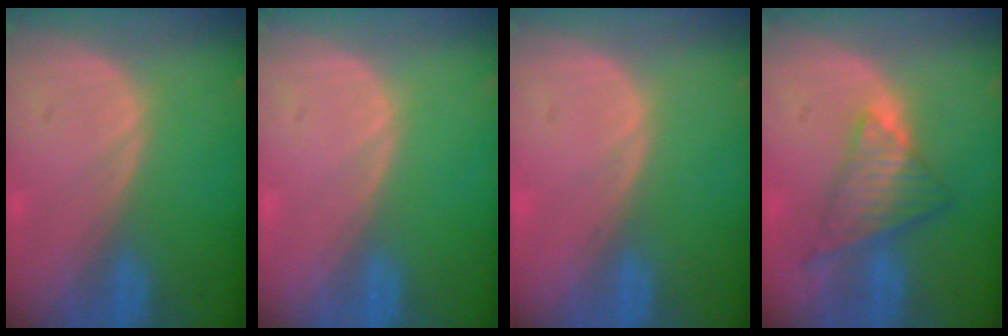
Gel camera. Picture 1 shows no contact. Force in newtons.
{"total": 0.0}
{"total": 0.5, "press": 0.1, "slide": 0.5}
{"total": 7.4, "press": 6.4, "slide": 3.6}